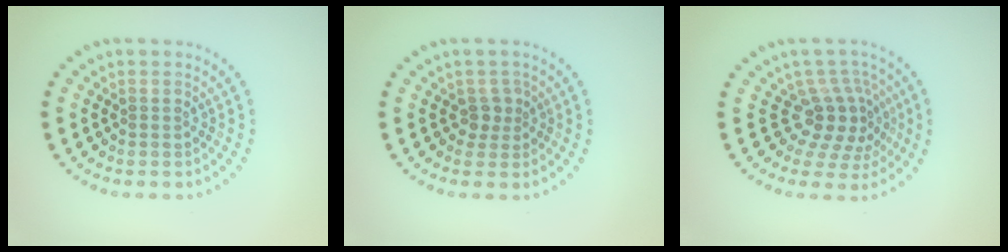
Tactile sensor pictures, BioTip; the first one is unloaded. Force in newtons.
{"total": 1.6, "press": 1.1, "slide": 1.1}
{"total": 3.9, "press": 2.8, "slide": 2.8}